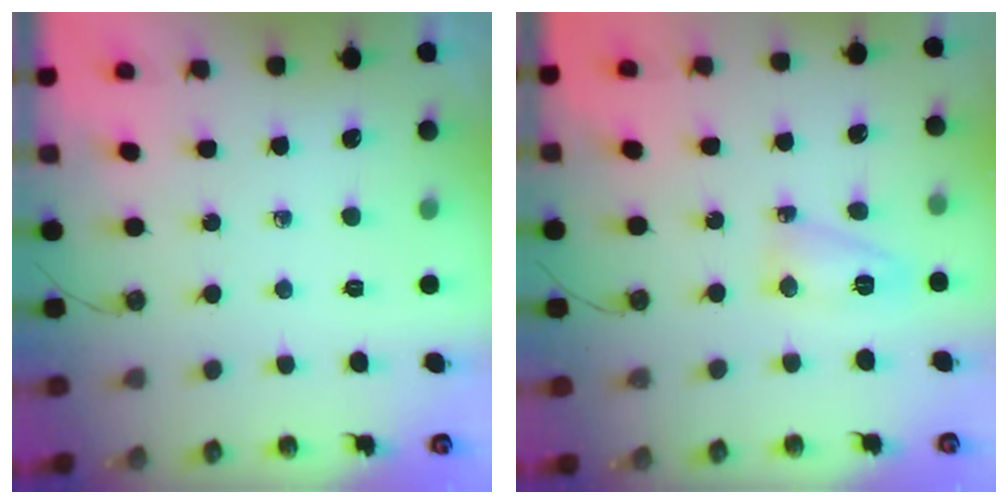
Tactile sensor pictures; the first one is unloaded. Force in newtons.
{"total": 4.8, "press": 4.6, "slide": 1.2}